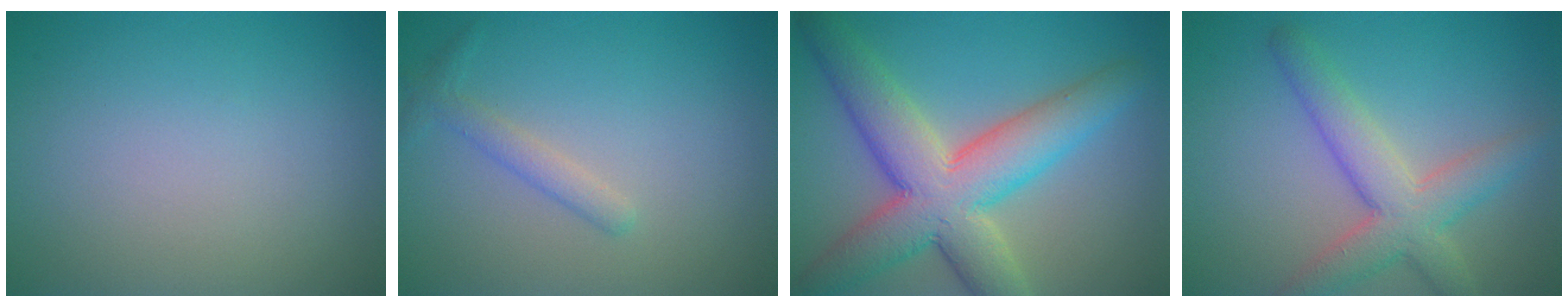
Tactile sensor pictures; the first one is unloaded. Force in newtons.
{"total": 1.7, "press": 1.7, "slide": 0.1}
{"total": 9.7, "press": 9.7, "slide": 0.3}
{"total": 5.3, "press": 5.3, "slide": 0.2}